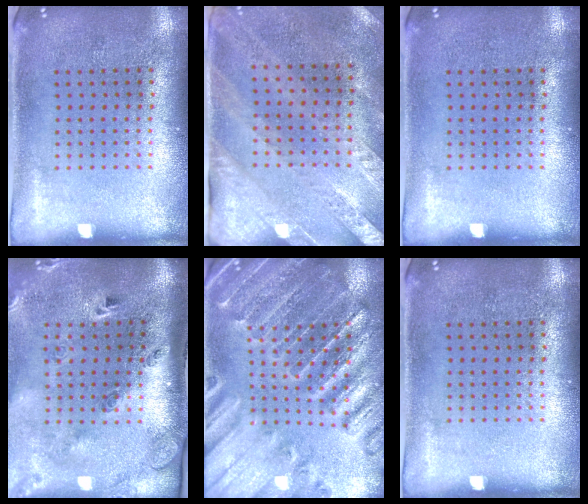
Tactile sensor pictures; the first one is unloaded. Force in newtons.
{"total": 2.5, "press": 2.1, "slide": 1.3}
{"total": 0.0}
{"total": 3.0, "press": 1.9, "slide": 2.2}
{"total": 2.7, "press": 2.7, "slide": 0.4}
{"total": 0.0}